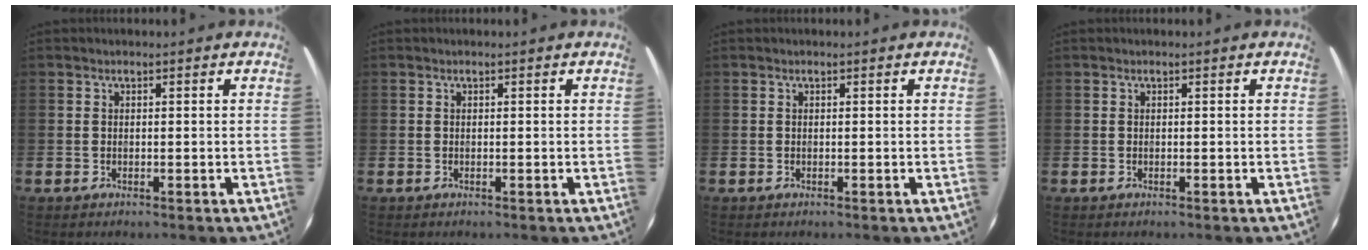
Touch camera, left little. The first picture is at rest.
{"total": 0.0}
{"total": 0.0}
{"total": 0.0}